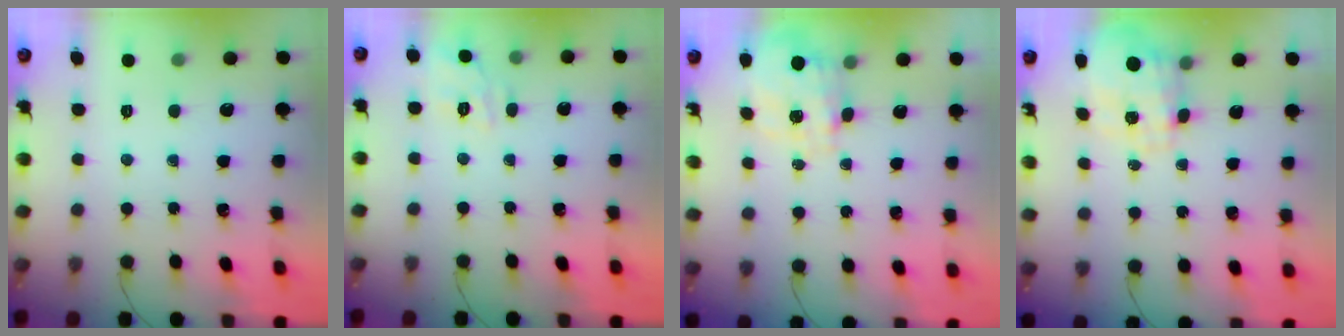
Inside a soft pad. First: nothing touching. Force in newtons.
{"total": 9.4, "press": 9.3, "slide": 1.3}
{"total": 3.4, "press": 3.2, "slide": 1.0}
{"total": 3.3, "press": 3.2, "slide": 1.1}